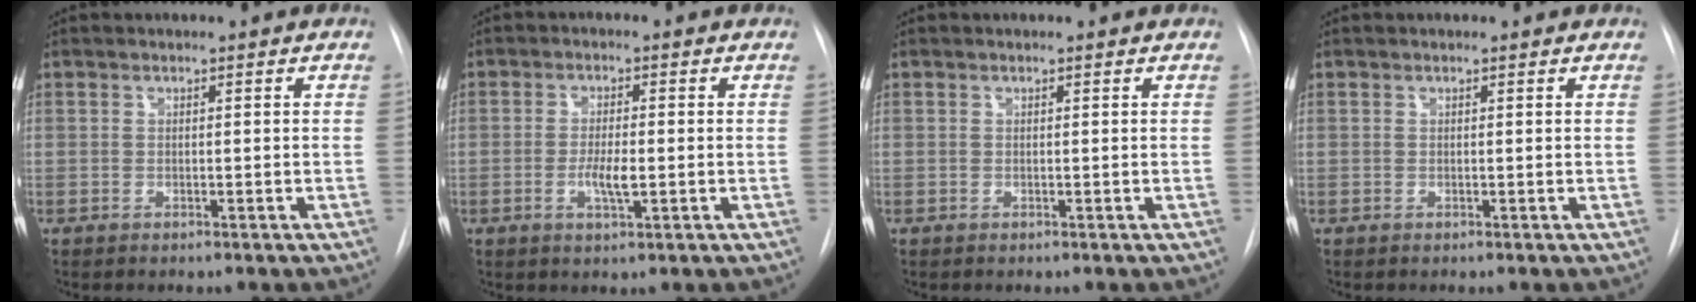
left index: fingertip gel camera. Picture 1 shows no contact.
{"total": 3.7, "force": [-0.8, 0.8, 3.5], "torque": [-0.068, -0.003, -0.012]}
{"total": 0.5, "force": [0.5, 0.1, 0.1], "torque": [-0.003, 0.005, 0.005]}
{"total": 0.7, "force": [0.7, 0.1, 0.1], "torque": [-0.005, 0.009, 0.009]}